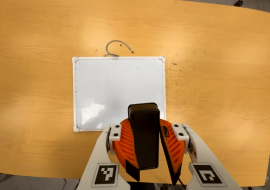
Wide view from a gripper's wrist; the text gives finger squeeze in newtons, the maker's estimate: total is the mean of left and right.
{"total": 10.9, "left": 10.6, "right": 11.2}